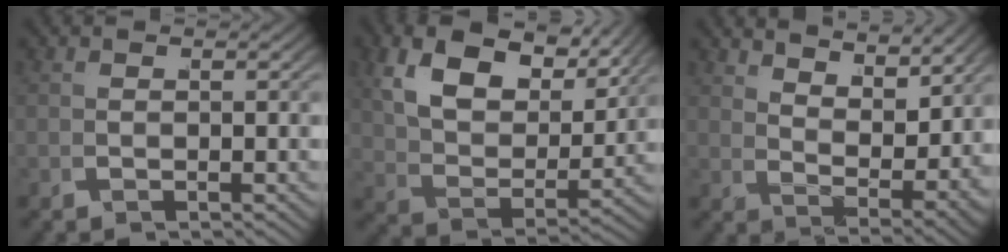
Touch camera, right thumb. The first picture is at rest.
{"total": 10.4, "force": [5.5, 5.4, 6.9], "torque": [-0.132, 0.003, 0.096]}
{"total": 5.8, "force": [3.7, 1.9, 4.0], "torque": [-0.065, -0.020, 0.081]}